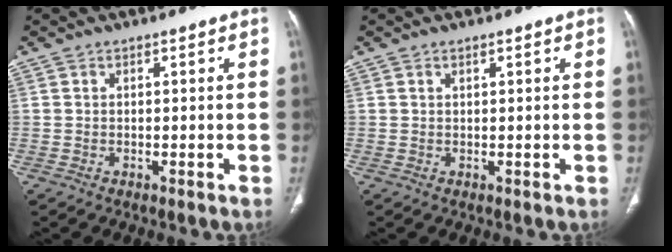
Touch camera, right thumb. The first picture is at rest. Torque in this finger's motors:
{"motor_torque": [-0.56, -0.10, -0.34, 0.15, 0.03]}